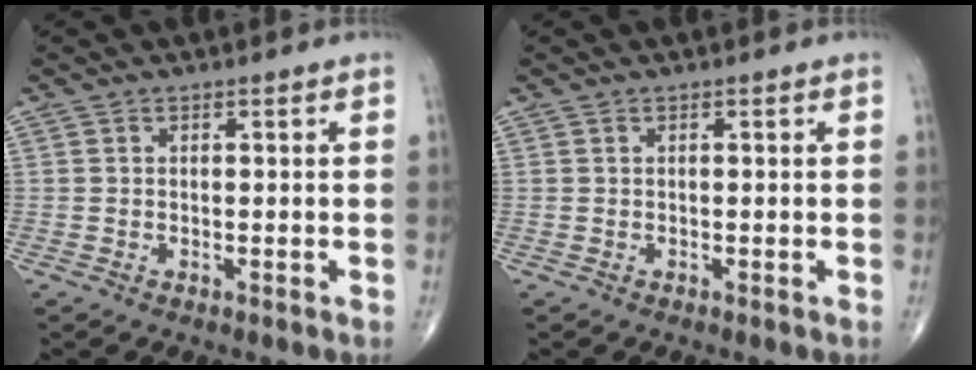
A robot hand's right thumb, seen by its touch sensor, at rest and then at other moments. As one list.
[{"total": 0.0}]